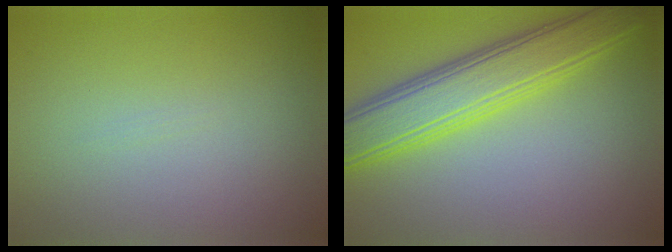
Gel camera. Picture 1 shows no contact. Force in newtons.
{"total": 6.7, "press": 6.7, "slide": 0.4}